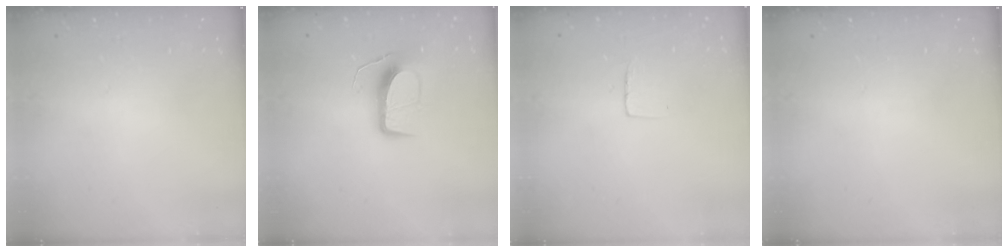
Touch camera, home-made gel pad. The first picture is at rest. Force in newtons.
{"total": 11.3, "press": 11.3, "slide": 0.7}
{"total": 4.5, "press": 4.5, "slide": 0.4}
{"total": 0.0}